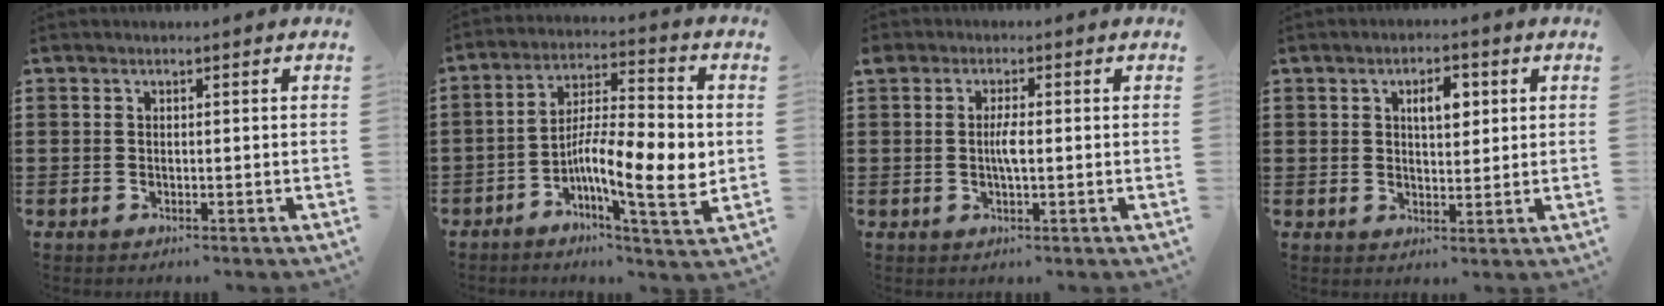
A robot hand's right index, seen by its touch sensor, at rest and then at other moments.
{"total": 11.5, "force": [-2.2, 2.8, 11.0], "torque": [-0.207, -0.004, -0.041]}
{"total": 2.8, "force": [-0.1, 0.8, 2.7], "torque": [-0.051, -0.001, -0.003]}
{"total": 4.1, "force": [1.4, 1.9, 3.4], "torque": [-0.048, 0.002, 0.017]}